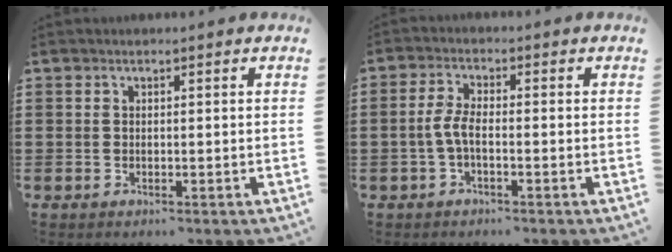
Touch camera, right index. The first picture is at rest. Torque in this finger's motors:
{"motor_torque": [0.56, 0.02, 0.41, 0.14]}